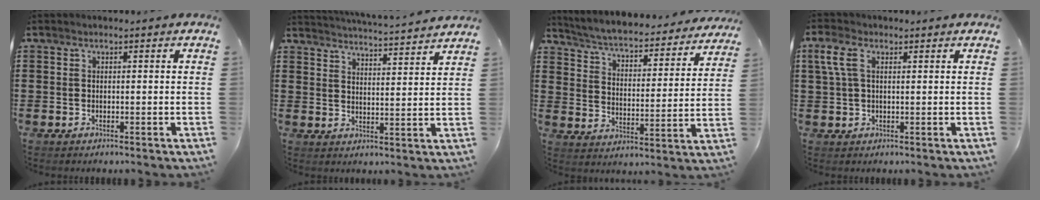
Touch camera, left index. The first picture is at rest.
{"total": 4.2, "force": [4.1, -0.9, 0.5], "torque": [-0.022, -0.039, 0.067]}
{"total": 4.4, "force": [4.2, -0.3, 1.1], "torque": [-0.044, -0.042, 0.065]}
{"total": 4.5, "force": [1.8, 2.0, 3.6], "torque": [-0.088, 0.005, 0.029]}